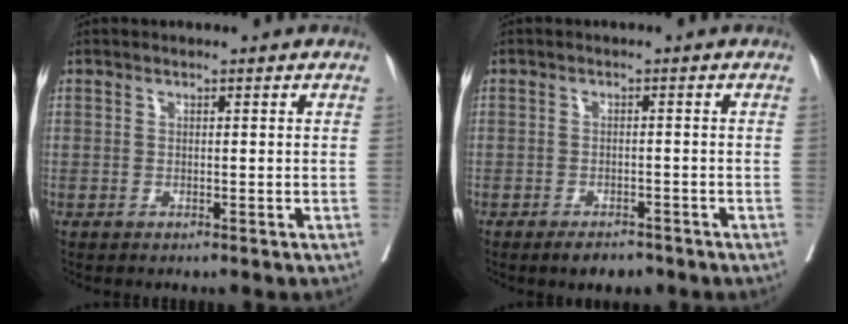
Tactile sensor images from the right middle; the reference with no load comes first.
{"total": 2.9, "force": [-2.3, 1.1, 1.5], "torque": [-0.017, -0.001, -0.030]}